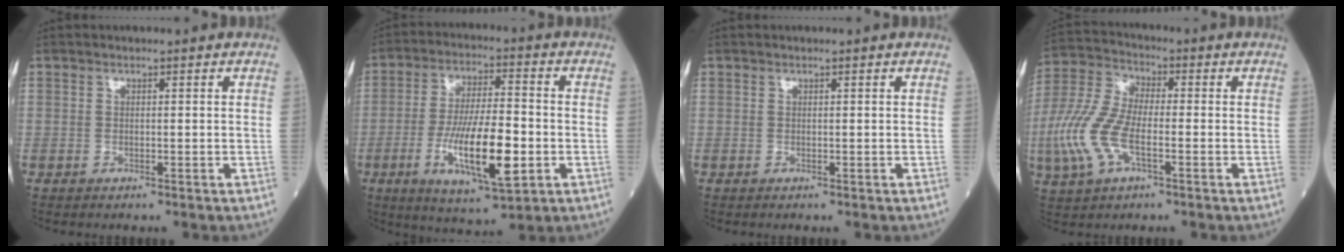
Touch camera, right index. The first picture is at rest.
{"total": 13.5, "force": [-3.5, 2.9, 12.7], "torque": [-0.235, -0.011, -0.057]}
{"total": 0.0}
{"total": 11.1, "force": [-2.8, 4.9, 9.5], "torque": [-0.231, 0.002, -0.059]}